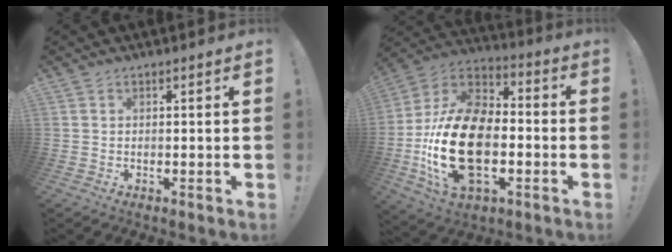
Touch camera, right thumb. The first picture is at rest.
{"total": 26.3, "force": [-5.1, 16.2, 20.0], "torque": [-0.399, 0.029, -0.078]}